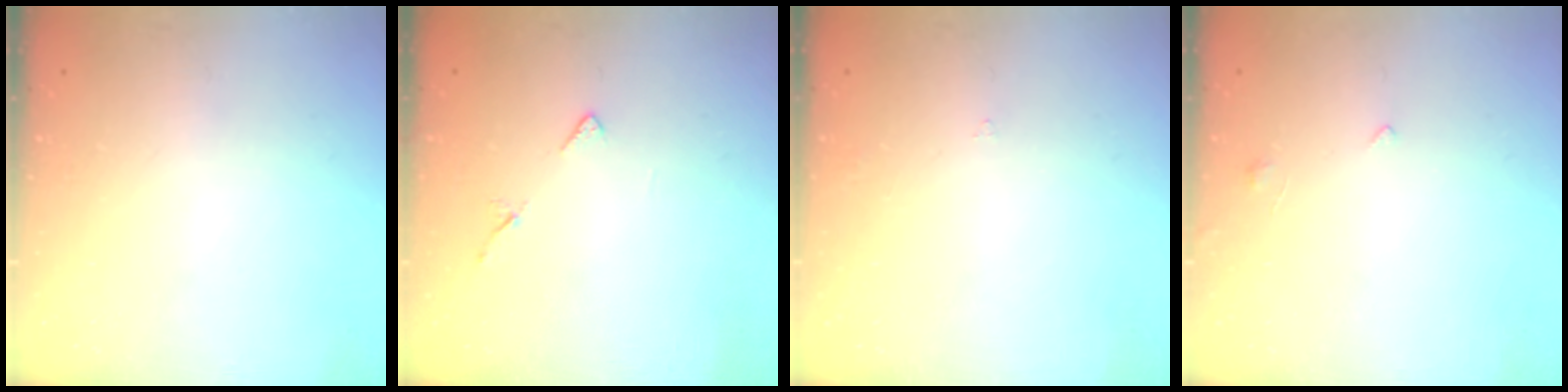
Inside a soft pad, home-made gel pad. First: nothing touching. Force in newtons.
{"total": 6.7, "press": 6.7, "slide": 0.8}
{"total": 1.6, "press": 1.5, "slide": 0.4}
{"total": 0.9, "press": 0.8, "slide": 0.4}